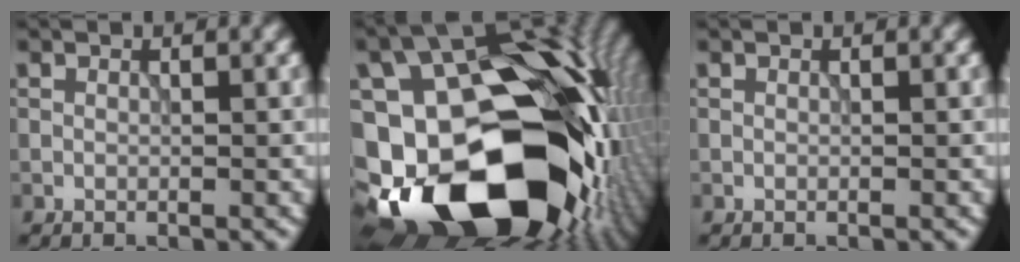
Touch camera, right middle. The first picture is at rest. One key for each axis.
{"total": 22.7, "fx": -6.4, "fy": 15.2, "fz": 15.6, "tx": -0.281, "ty": -0.031, "tz": -0.086}
{"total": 0.0}